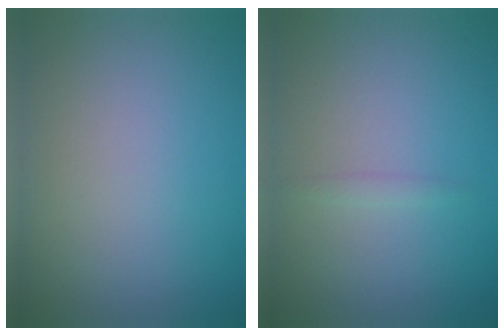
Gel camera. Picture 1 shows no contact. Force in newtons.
{"total": 0.7, "press": 0.7, "slide": 0.0}